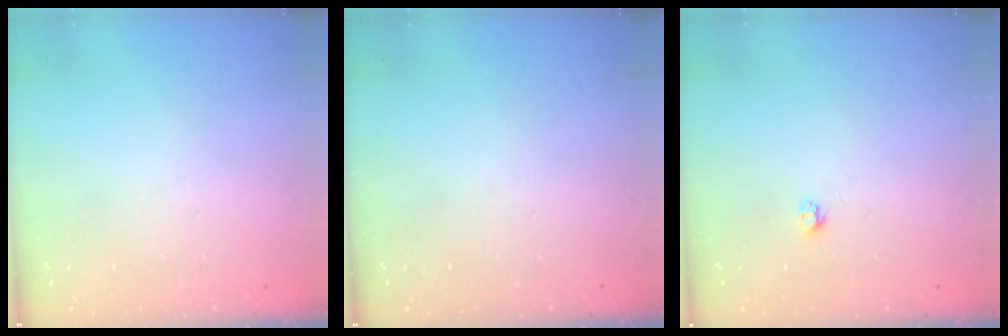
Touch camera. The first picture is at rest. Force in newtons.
{"total": 0.0}
{"total": 2.7, "press": 2.7, "slide": 0.4}